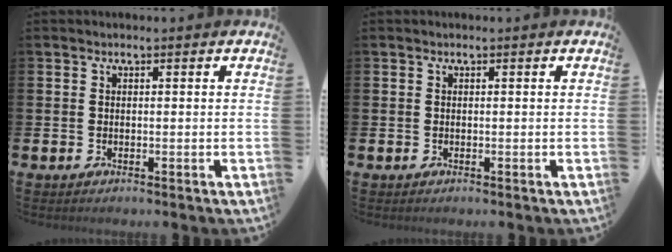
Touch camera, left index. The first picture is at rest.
{"total": 0.0}